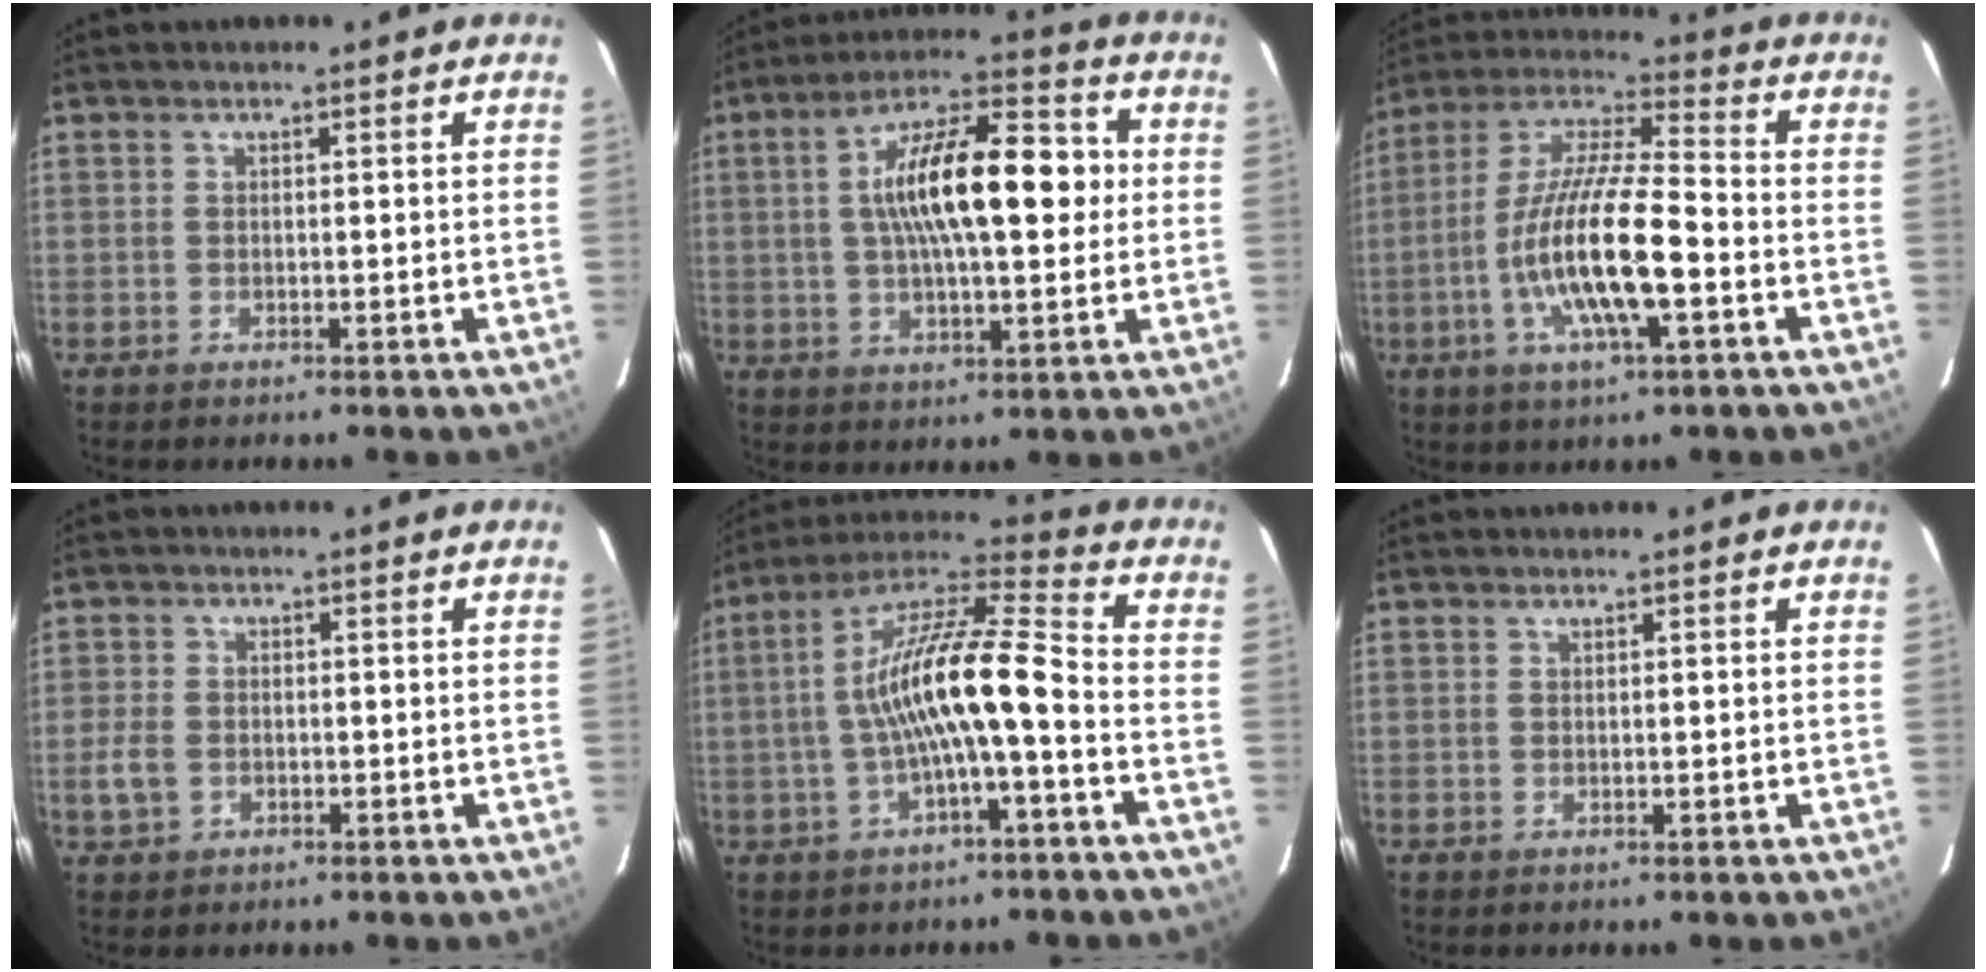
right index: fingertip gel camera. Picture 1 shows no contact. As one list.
[{"total": 16.8, "force": [1.7, 5.8, 15.7], "torque": [-0.269, 0.027, 0.023]}, {"total": 16.7, "force": [-4.6, 3.6, 15.6], "torque": [-0.309, -0.007, -0.091]}, {"total": 4.0, "force": [-1.2, 3.2, 2.2], "torque": [-0.050, 0.001, -0.020]}, {"total": 14.7, "force": [-2.4, 2.4, 14.3], "torque": [-0.265, 0.021, -0.046]}, {"total": 0.0}]